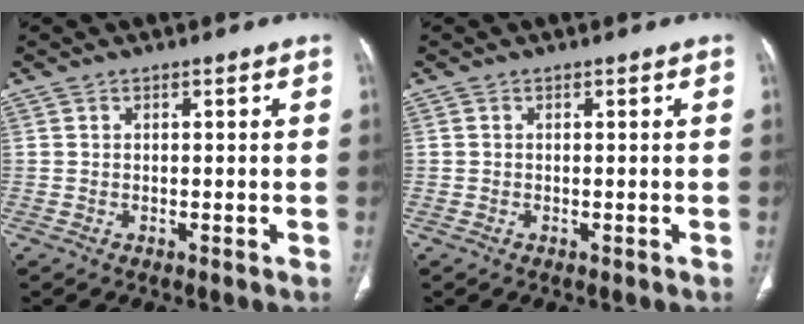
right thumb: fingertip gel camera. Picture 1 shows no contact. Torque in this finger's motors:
{"motor_torque": [-0.31, 0.09, -0.05, -0.38, -0.04]}